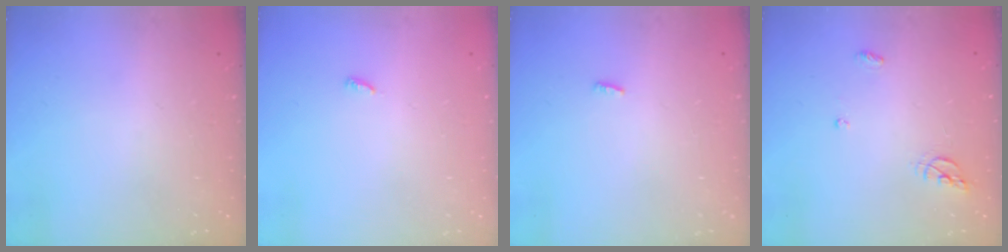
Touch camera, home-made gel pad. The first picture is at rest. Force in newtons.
{"total": 2.5, "press": 2.5, "slide": 0.2}
{"total": 2.3, "press": 2.1, "slide": 0.8}
{"total": 6.5, "press": 6.5, "slide": 0.6}